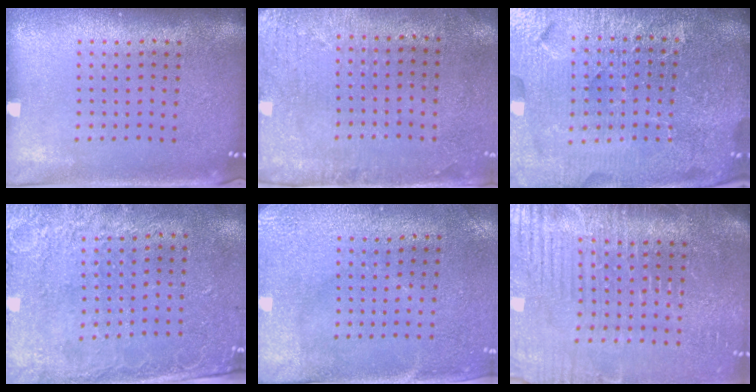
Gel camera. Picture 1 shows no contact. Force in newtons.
{"total": 3.0, "press": 2.4, "slide": 1.8}
{"total": 5.5, "press": 5.1, "slide": 2.3}
{"total": 2.7, "press": 2.0, "slide": 1.8}
{"total": 3.0, "press": 2.4, "slide": 1.8}
{"total": 4.2, "press": 3.9, "slide": 1.6}